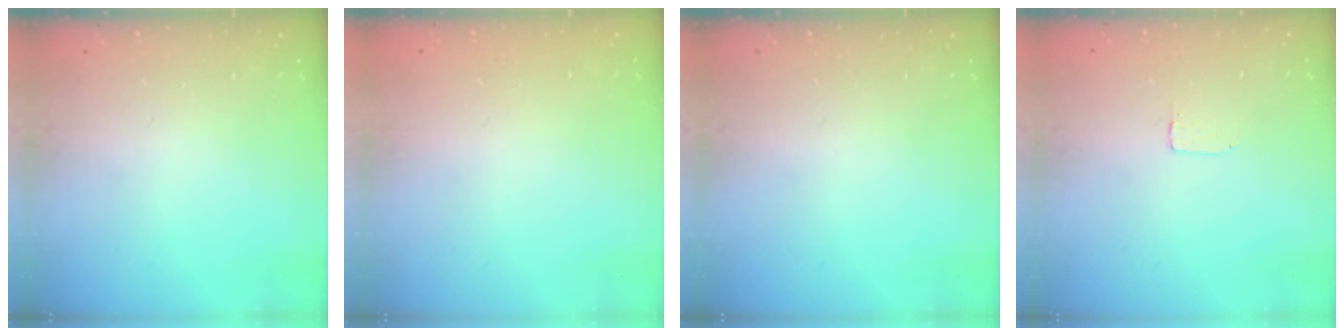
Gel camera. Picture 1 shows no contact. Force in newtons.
{"total": 0.0}
{"total": 0.0}
{"total": 1.7, "press": 1.7, "slide": 0.1}